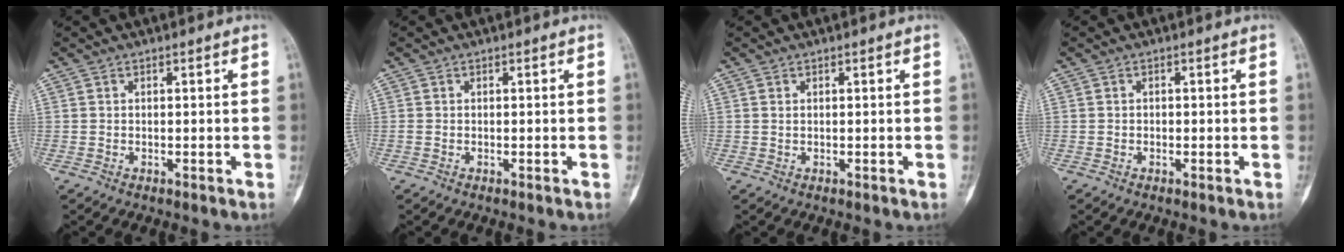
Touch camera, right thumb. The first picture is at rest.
{"total": 0.0}
{"total": 0.5, "force": [0.2, 0.4, 0.3], "torque": [-0.009, 0.003, 0.006]}
{"total": 0.6, "force": [-0.1, 0.6, 0.2], "torque": [-0.002, 0.003, -0.001]}